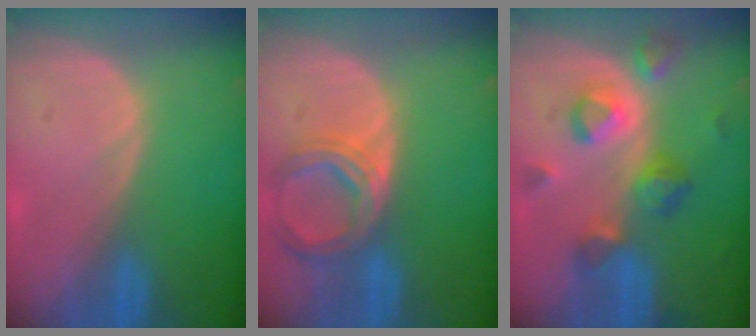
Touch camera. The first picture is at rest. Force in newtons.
{"total": 6.9, "press": 6.3, "slide": 2.6}
{"total": 7.7, "press": 7.5, "slide": 1.8}